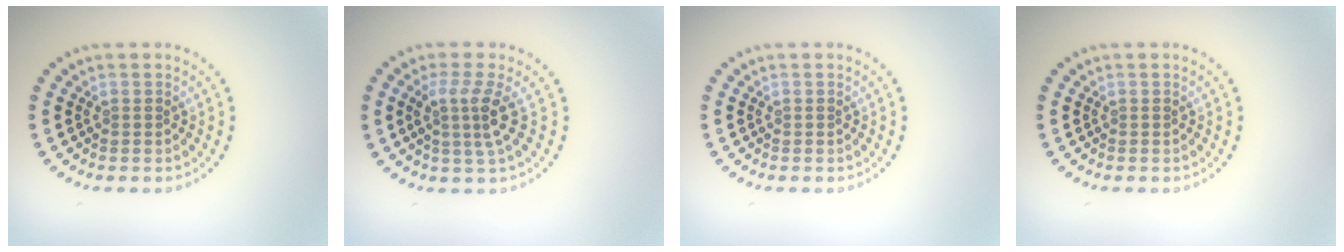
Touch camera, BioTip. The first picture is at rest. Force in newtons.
{"total": 3.0, "press": 2.1, "slide": 2.1}
{"total": 0.0}
{"total": 0.0}